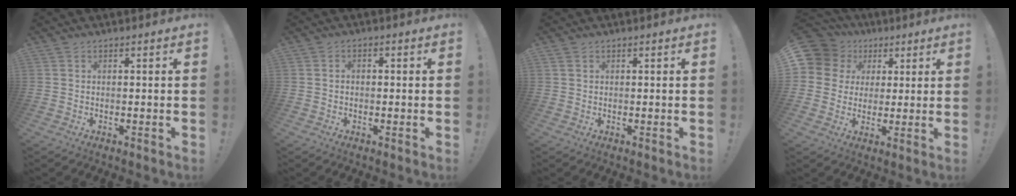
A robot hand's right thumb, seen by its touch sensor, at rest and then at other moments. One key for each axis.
{"total": 1.3, "fx": -0.8, "fy": 0.7, "fz": 0.8, "tx": -0.018, "ty": 0.006, "tz": -0.014}
{"total": 0.5, "fx": 0.3, "fy": 0.4, "fz": 0.1, "tx": -0.003, "ty": 0.001, "tz": 0.006}
{"total": 9.9, "fx": 3.7, "fy": 8.7, "fz": 2.9, "tx": -0.052, "ty": -0.017, "tz": 0.077}